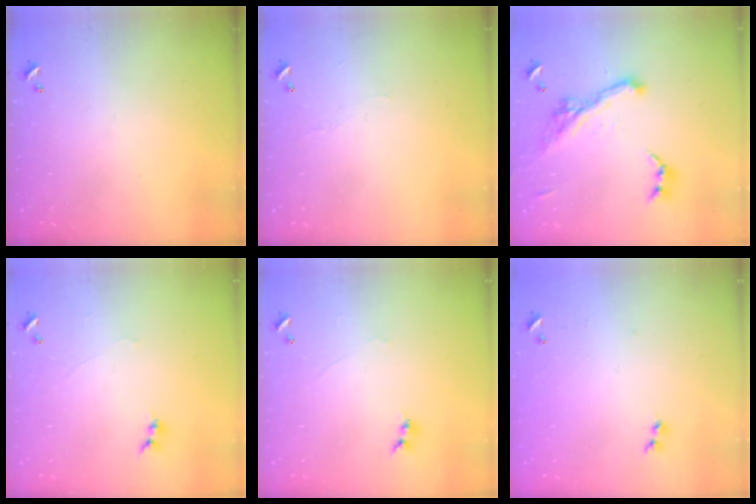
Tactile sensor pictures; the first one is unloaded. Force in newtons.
{"total": 0.9, "press": 0.7, "slide": 0.6}
{"total": 5.6, "press": 5.3, "slide": 1.6}
{"total": 0.0}
{"total": 0.0}
{"total": 6.8, "press": 6.8, "slide": 0.6}